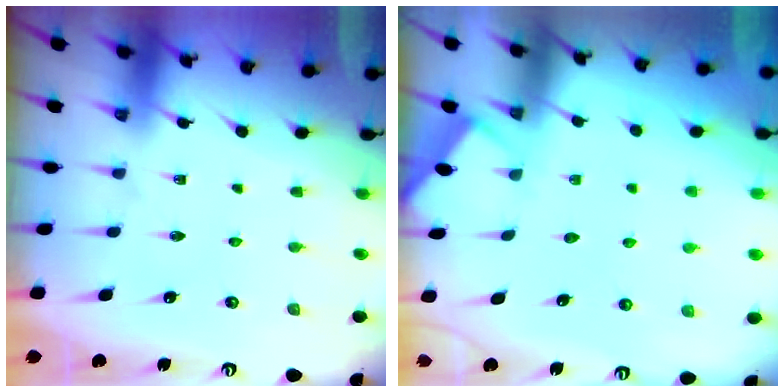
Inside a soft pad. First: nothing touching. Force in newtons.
{"total": 2.8, "press": 2.8, "slide": 0.3}